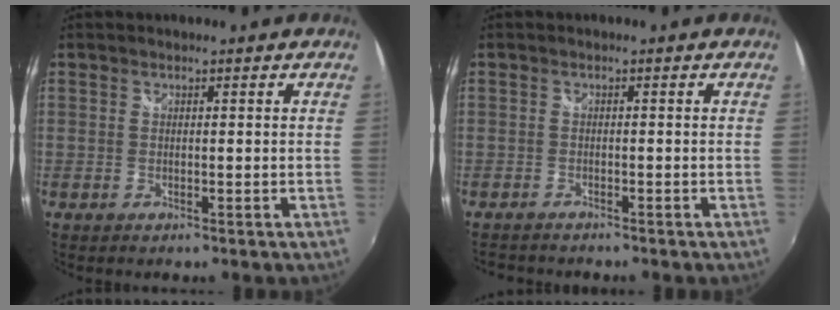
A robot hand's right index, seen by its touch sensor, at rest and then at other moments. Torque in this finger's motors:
{"motor_torque": [-0.96, -0.34, -0.61, -0.12]}